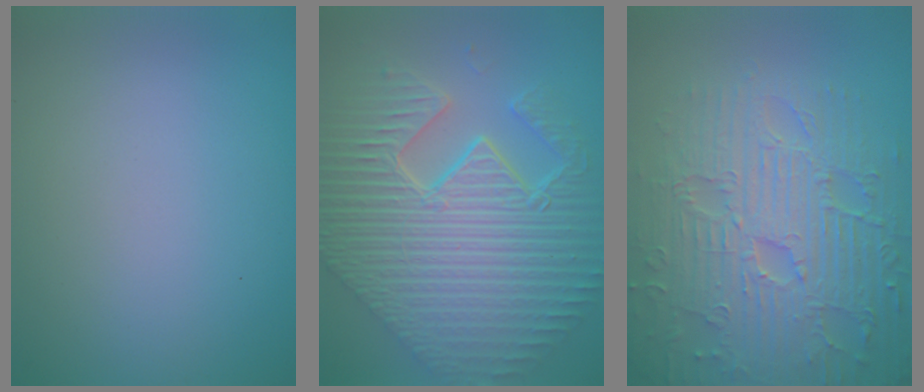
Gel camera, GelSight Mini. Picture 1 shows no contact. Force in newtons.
{"total": 12.0, "press": 7.8, "slide": 9.1}
{"total": 9.6, "press": 6.9, "slide": 6.7}